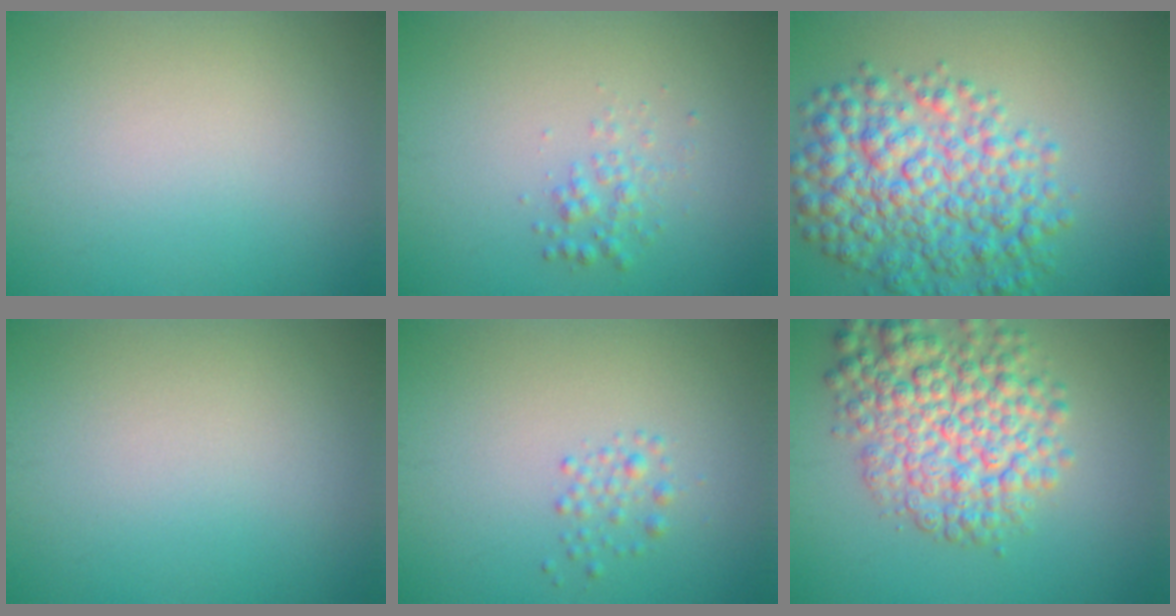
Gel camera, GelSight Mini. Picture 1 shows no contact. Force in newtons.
{"total": 1.5, "press": 1.5, "slide": 0.1}
{"total": 8.5, "press": 8.5, "slide": 0.1}
{"total": 0.0}
{"total": 1.2, "press": 1.2, "slide": 0.0}
{"total": 7.7, "press": 7.7, "slide": 0.2}